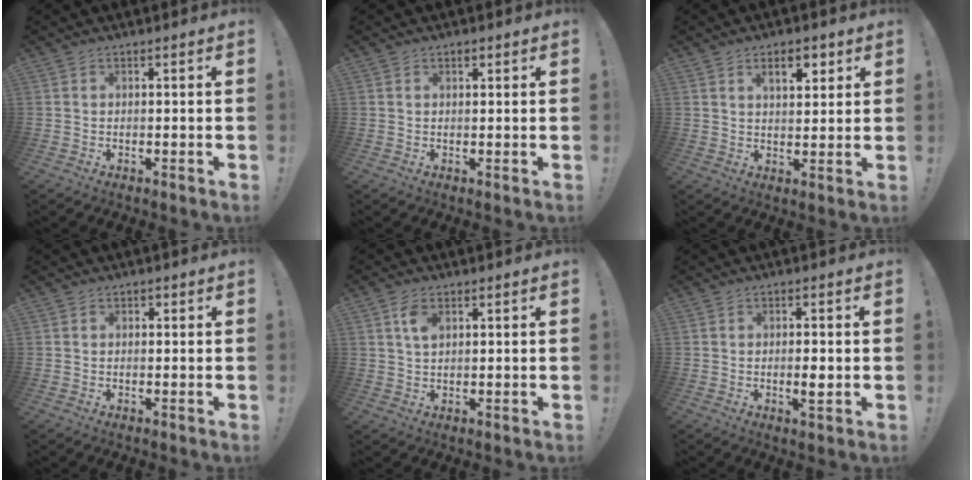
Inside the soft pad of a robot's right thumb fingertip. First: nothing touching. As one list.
[{"total": 0.8, "force": [0.5, 0.5, 0.3], "torque": [0.001, -0.001, 0.008]}, {"total": 6.6, "force": [3.4, 3.1, 4.8], "torque": [-0.064, -0.008, 0.055]}, {"total": 0.8, "force": [0.1, 0.8, 0.1], "torque": [0.007, 0.000, -0.001]}, {"total": 4.6, "force": [2.0, 2.5, 3.4], "torque": [-0.054, -0.003, 0.034]}, {"total": 3.2, "force": [-0.7, 0.6, 3.1], "torque": [-0.042, -0.004, -0.013]}]